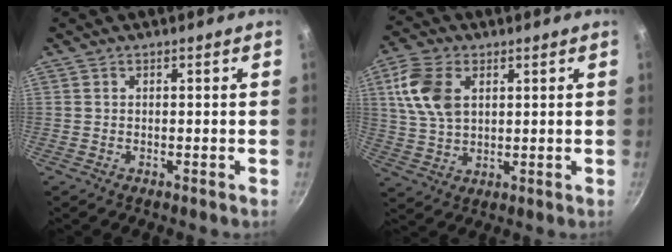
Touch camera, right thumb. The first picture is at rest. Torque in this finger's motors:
{"motor_torque": [-0.71, 1.14, 1.02, 0.50, 0.13]}